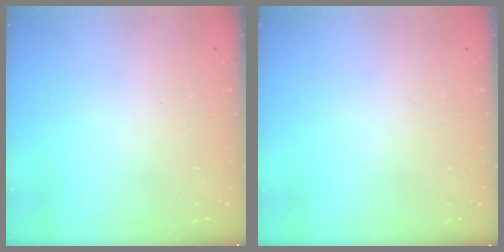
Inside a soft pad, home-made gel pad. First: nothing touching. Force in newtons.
{"total": 0.0}